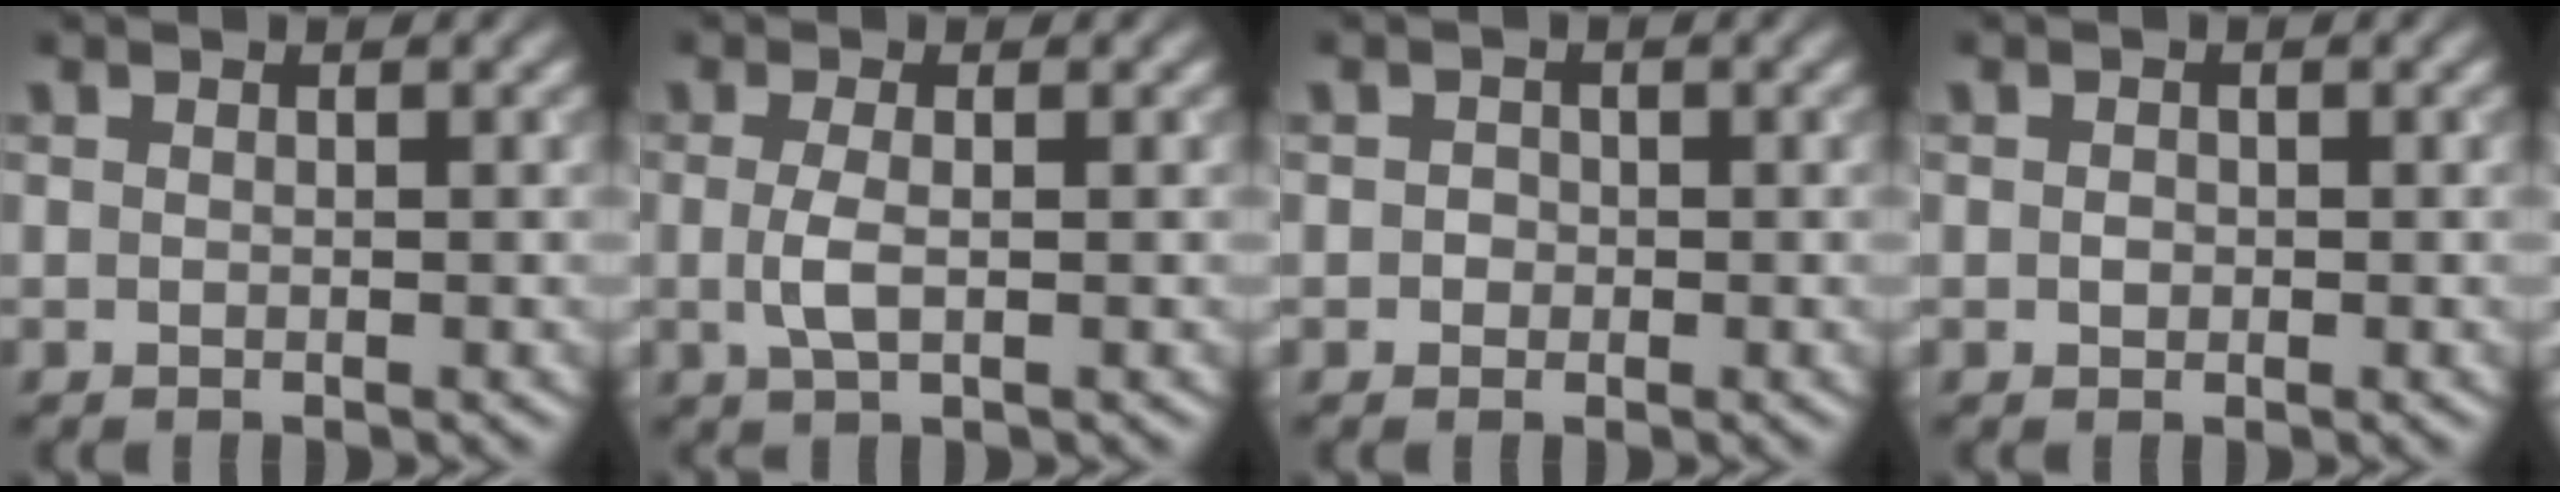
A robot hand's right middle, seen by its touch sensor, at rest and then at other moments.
{"total": 1.9, "force": [-0.1, 0.6, 1.8], "torque": [-0.041, -0.003, -0.004]}
{"total": 0.9, "force": [0.0, 0.9, 0.3], "torque": [0.000, -0.003, -0.004]}
{"total": 0.6, "force": [0.0, 0.5, 0.3], "torque": [-0.005, -0.003, -0.002]}